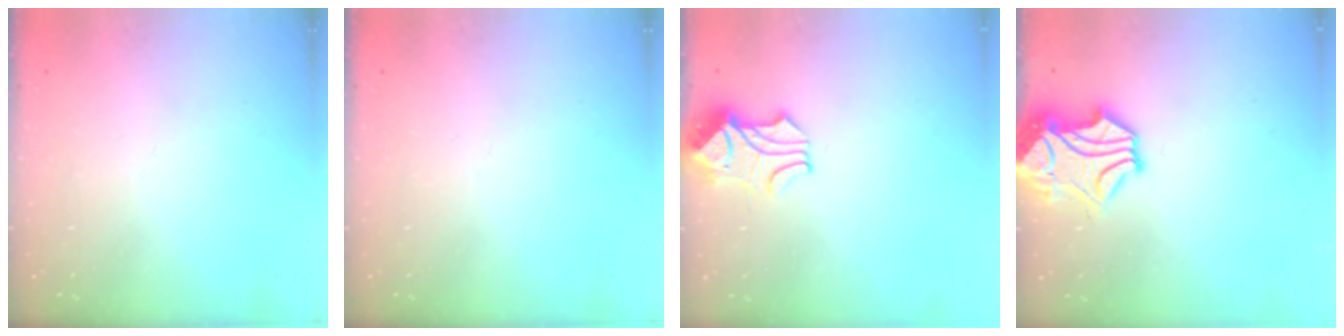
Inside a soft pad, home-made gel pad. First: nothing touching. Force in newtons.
{"total": 0.0}
{"total": 1.7, "press": 1.4, "slide": 1.0}
{"total": 3.7, "press": 3.3, "slide": 1.6}